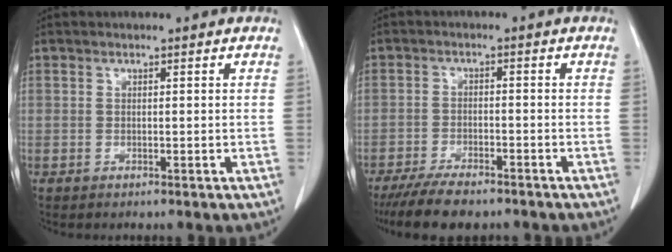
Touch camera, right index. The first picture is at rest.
{"total": 7.8, "force": [-6.4, 2.2, 3.9], "torque": [-0.065, -0.014, -0.106]}